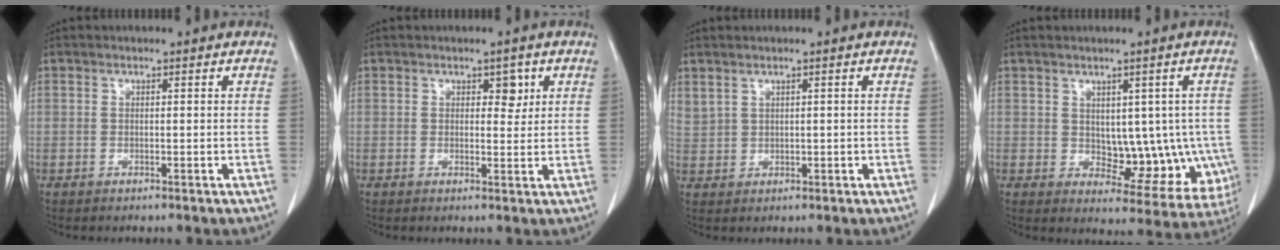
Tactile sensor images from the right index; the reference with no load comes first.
{"total": 2.5, "force": [1.1, 1.5, 1.6], "torque": [-0.013, 0.001, 0.015]}
{"total": 2.1, "force": [1.6, 1.0, 1.0], "torque": [-0.029, 0.009, 0.046]}
{"total": 9.8, "force": [-0.1, 5.7, 8.0], "torque": [-0.079, 0.008, 0.019]}